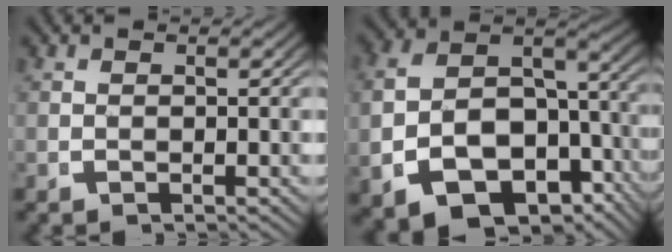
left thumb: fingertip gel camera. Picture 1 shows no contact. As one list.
[{"total": 15.7, "force": [-4.9, 11.5, 9.6], "torque": [-0.198, -0.057, -0.053]}]